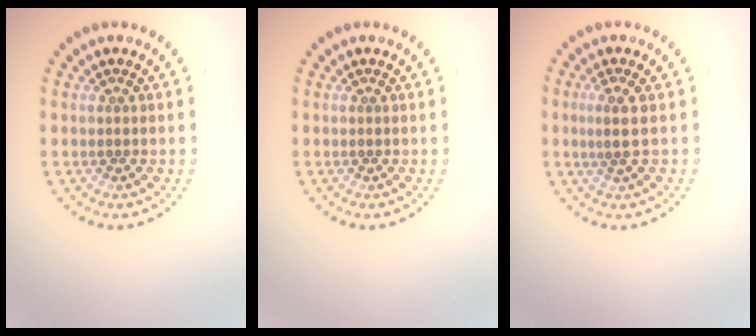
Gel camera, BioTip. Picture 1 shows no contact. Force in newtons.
{"total": 0.0}
{"total": 1.6, "press": 1.4, "slide": 0.9}